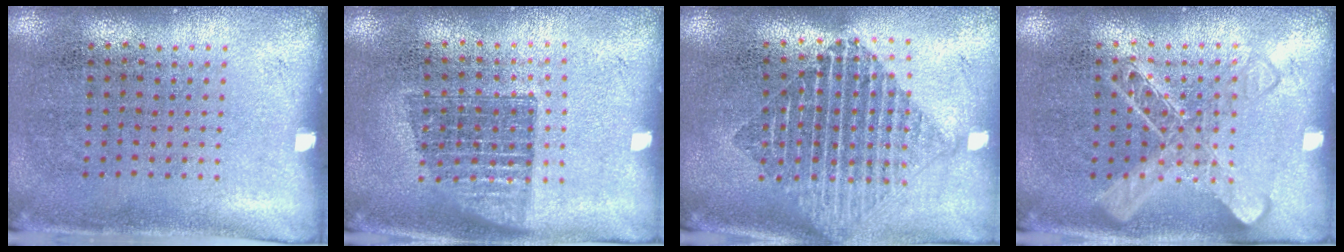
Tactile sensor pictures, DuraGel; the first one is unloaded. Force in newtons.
{"total": 1.4, "press": 1.2, "slide": 0.8}
{"total": 1.8, "press": 1.5, "slide": 1.1}
{"total": 2.6, "press": 2.6, "slide": 0.4}